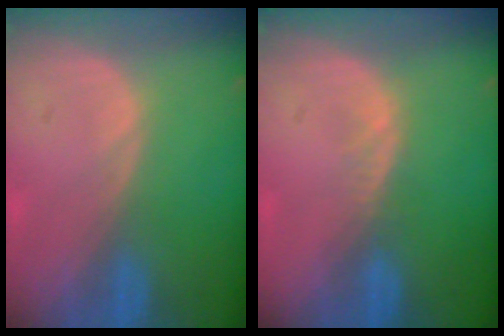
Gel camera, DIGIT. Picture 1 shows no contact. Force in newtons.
{"total": 1.1, "press": 1.1, "slide": 0.3}